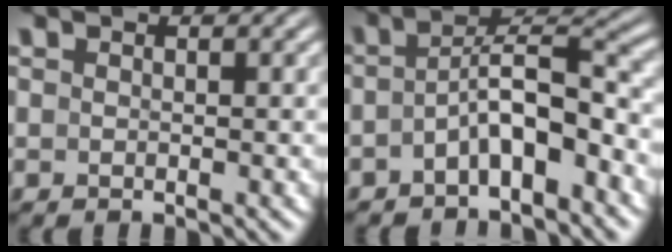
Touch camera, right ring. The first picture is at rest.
{"total": 4.8, "force": [-2.7, 1.9, 3.4], "torque": [-0.055, -0.010, -0.041]}